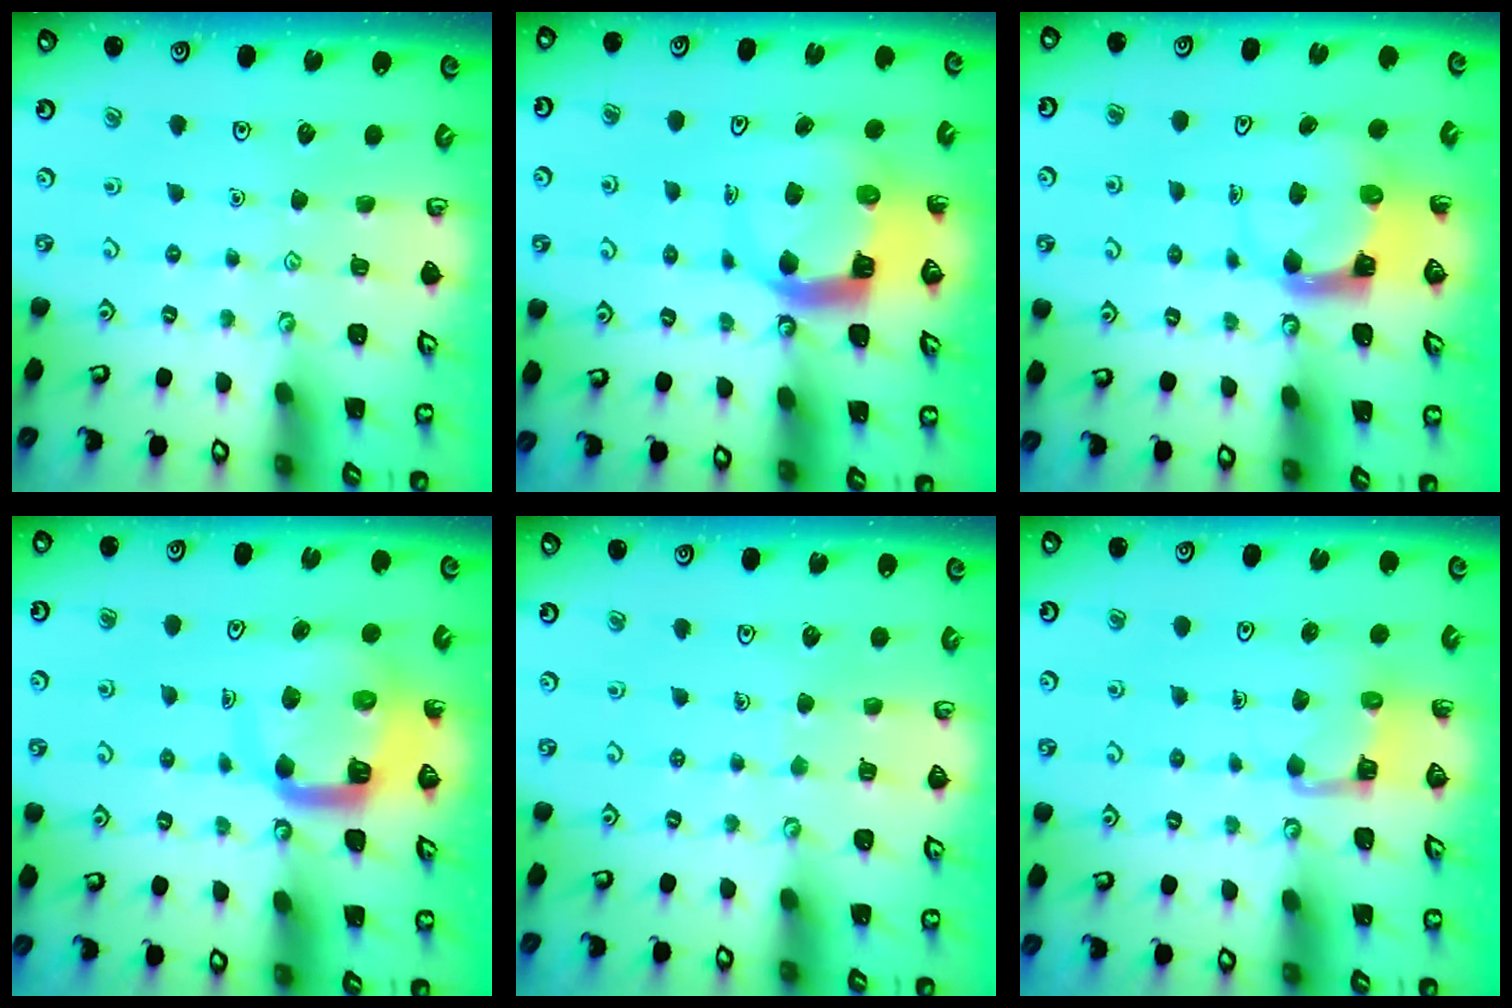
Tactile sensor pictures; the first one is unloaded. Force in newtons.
{"total": 8.1, "press": 8.0, "slide": 0.9}
{"total": 3.8, "press": 3.7, "slide": 0.5}
{"total": 8.8, "press": 8.7, "slide": 1.1}
{"total": 3.8, "press": 3.7, "slide": 0.2}
{"total": 4.2, "press": 4.2, "slide": 0.3}